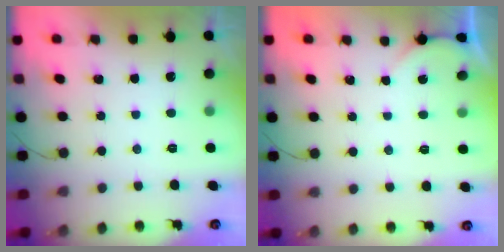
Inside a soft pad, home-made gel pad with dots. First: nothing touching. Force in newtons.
{"total": 0.0}